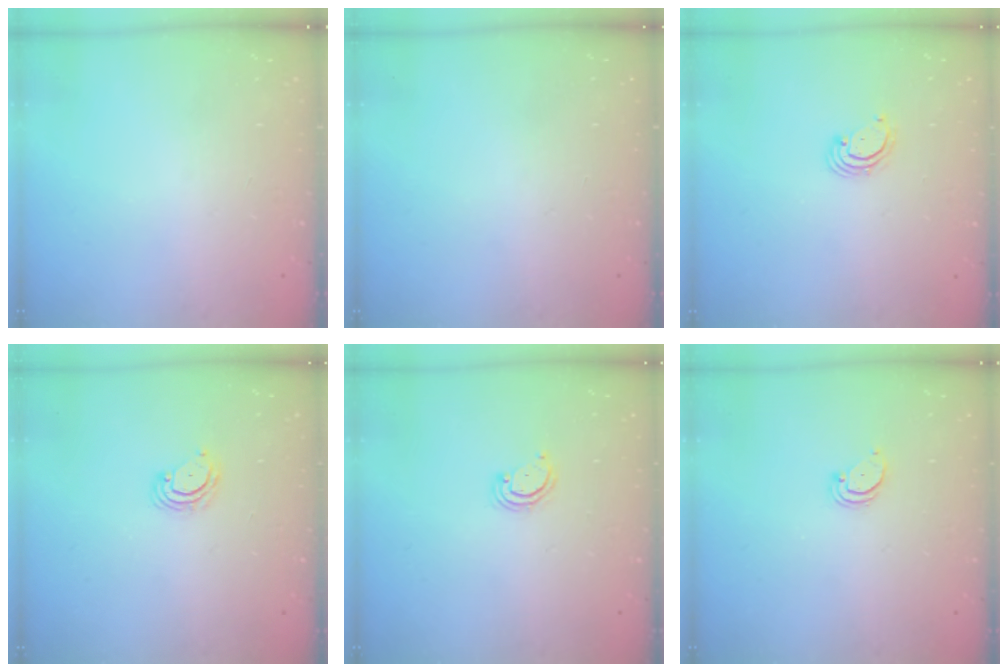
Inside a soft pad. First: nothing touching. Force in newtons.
{"total": 0.0}
{"total": 2.7, "press": 2.7, "slide": 0.3}
{"total": 5.0, "press": 4.9, "slide": 0.4}
{"total": 3.3, "press": 3.2, "slide": 0.4}
{"total": 2.0, "press": 2.0, "slide": 0.2}